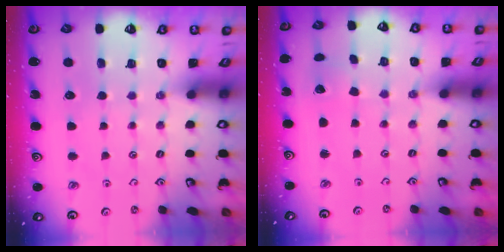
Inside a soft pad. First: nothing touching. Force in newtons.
{"total": 2.3, "press": 2.3, "slide": 0.1}